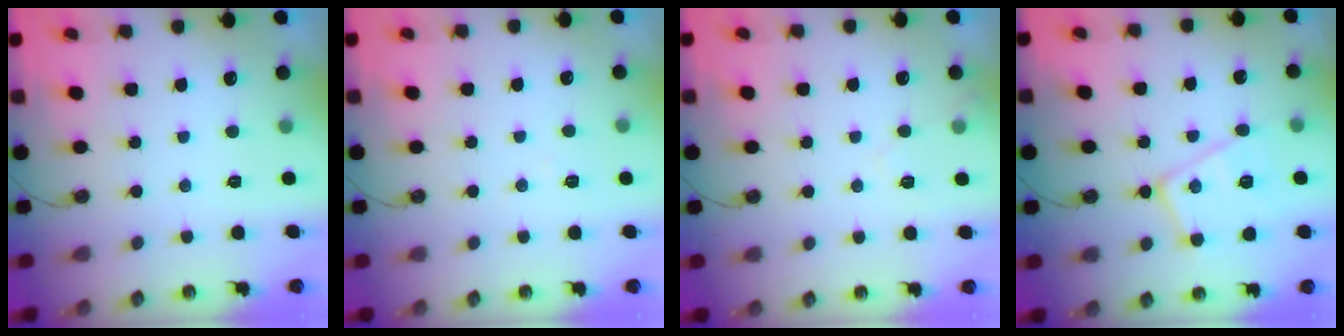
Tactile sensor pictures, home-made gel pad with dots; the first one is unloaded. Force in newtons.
{"total": 3.1, "press": 3.1, "slide": 0.6}
{"total": 6.1, "press": 6.0, "slide": 0.8}
{"total": 15.0, "press": 14.9, "slide": 1.4}